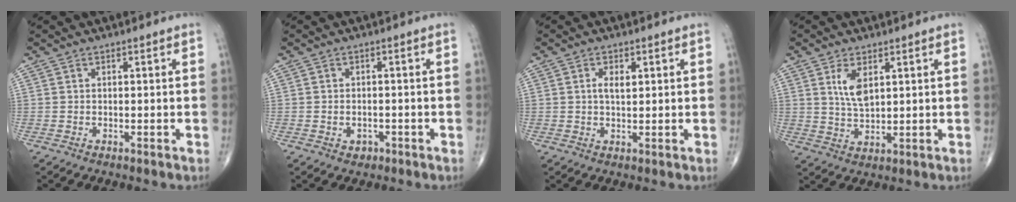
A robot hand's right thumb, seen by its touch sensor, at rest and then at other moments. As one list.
[{"total": 2.3, "force": [-0.9, 1.8, 1.1], "torque": [-0.012, 0.007, -0.007]}, {"total": 2.9, "force": [0.8, 1.5, 2.4], "torque": [-0.036, -0.002, 0.012]}, {"total": 5.5, "force": [2.1, 2.6, 4.4], "torque": [-0.077, -0.013, 0.047]}]